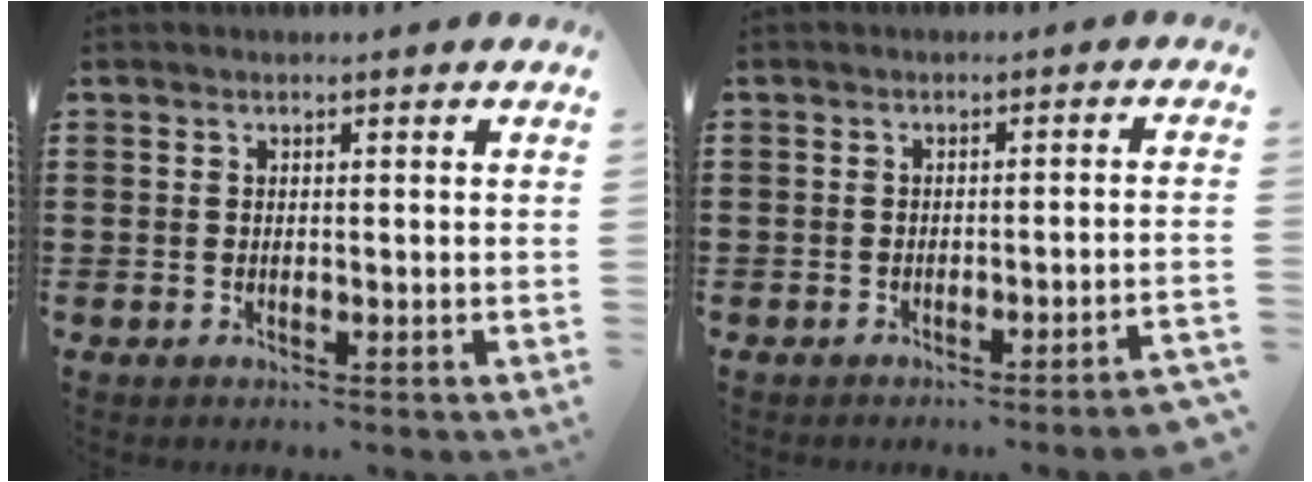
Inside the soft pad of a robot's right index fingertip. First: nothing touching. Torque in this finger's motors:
{"motor_torque": [0.08, -0.02, -0.09, -0.05]}